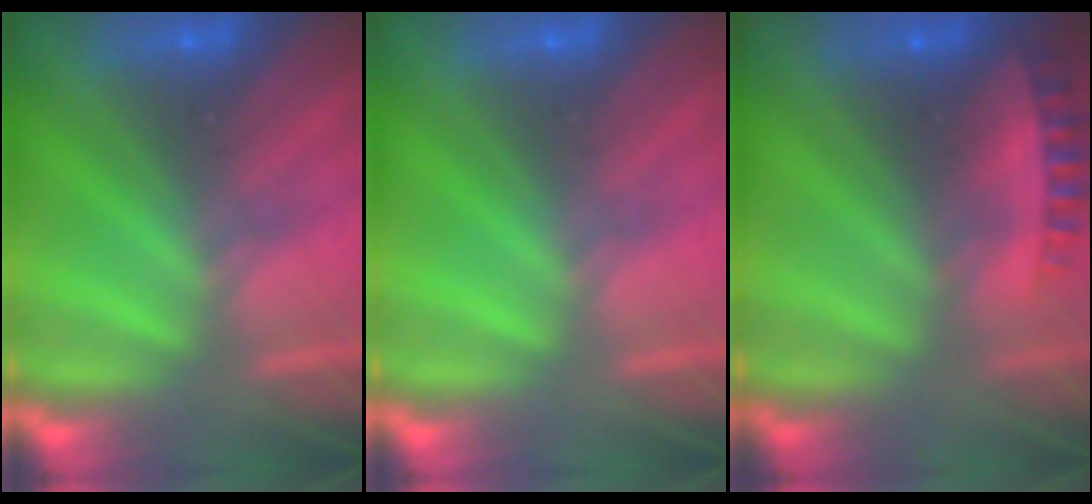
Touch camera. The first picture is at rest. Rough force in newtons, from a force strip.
{"total": 0.0}
{"total": 2.6}